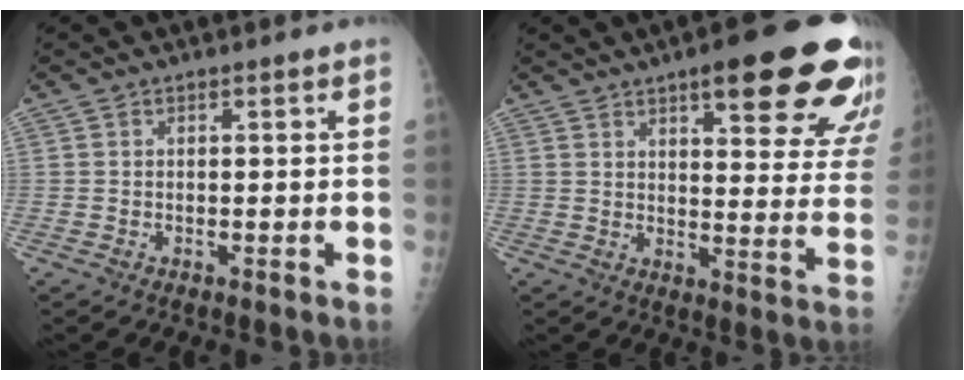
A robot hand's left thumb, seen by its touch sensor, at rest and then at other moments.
{"total": 22.0, "force": [13.1, 6.0, 16.7], "torque": [-0.177, -0.046, 0.160]}